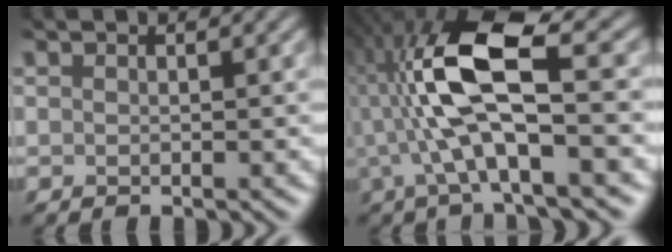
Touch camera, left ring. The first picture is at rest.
{"total": 9.5, "force": [-1.0, 3.0, 9.0], "torque": [-0.183, 0.015, -0.029]}